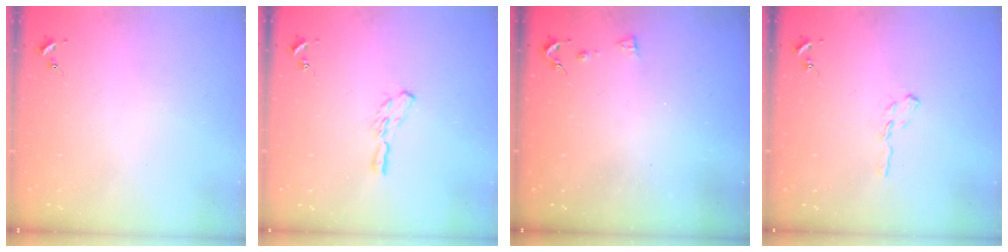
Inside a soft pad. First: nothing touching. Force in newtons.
{"total": 5.8, "press": 5.8, "slide": 0.5}
{"total": 5.4, "press": 5.4, "slide": 0.8}
{"total": 5.5, "press": 5.5, "slide": 0.6}